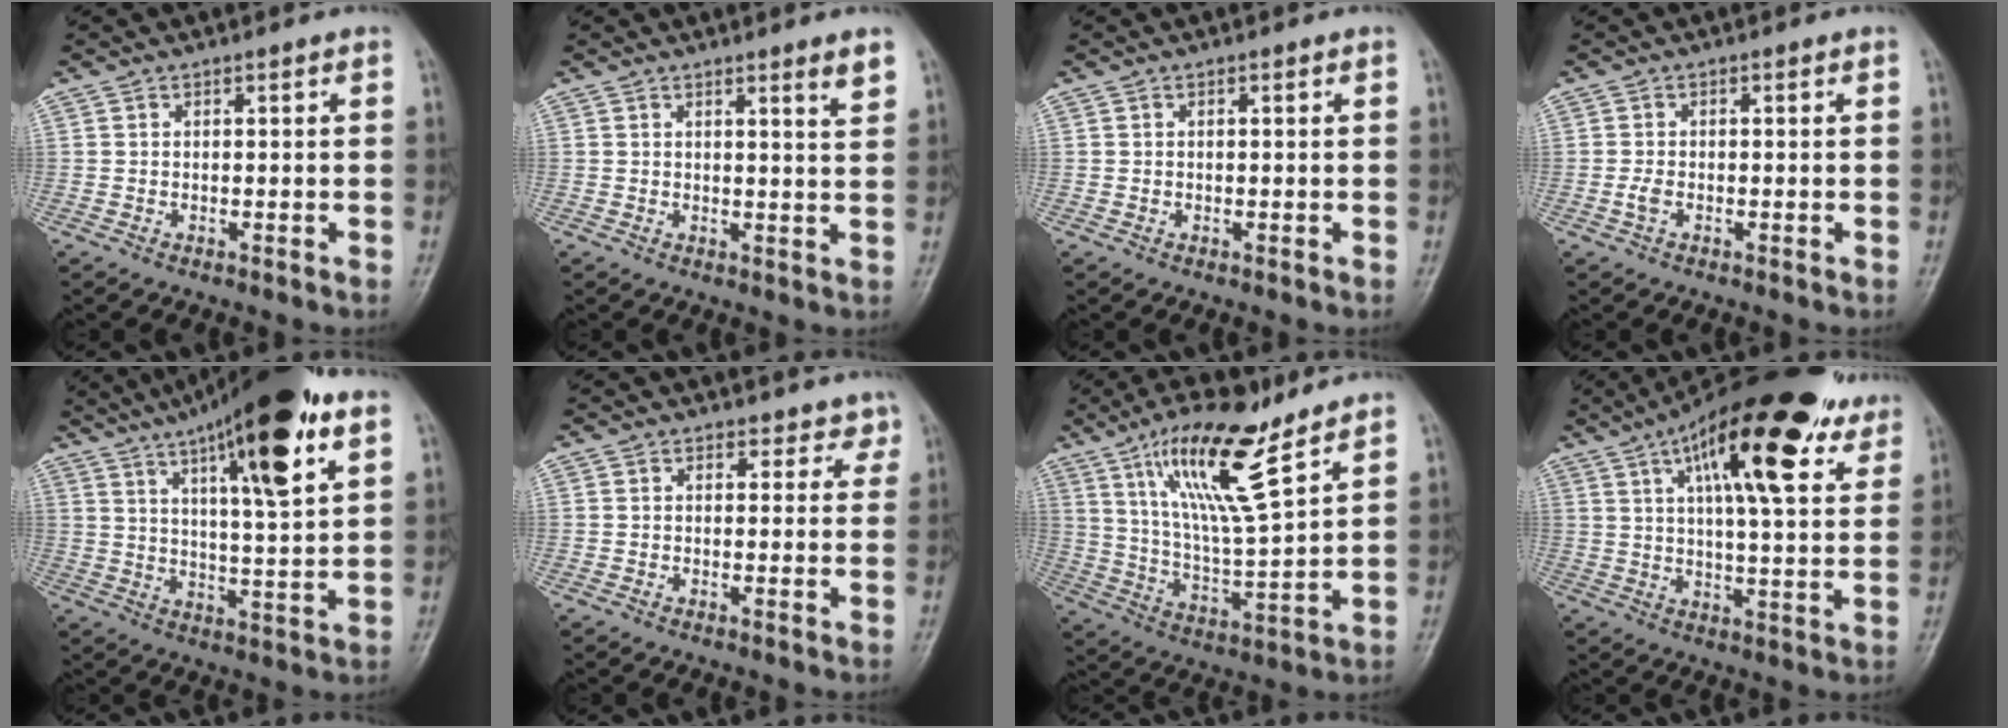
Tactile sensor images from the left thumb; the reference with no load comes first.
{"total": 3.2, "force": [2.2, 0.0, 2.3], "torque": [-0.031, -0.020, 0.031]}
{"total": 0.0}
{"total": 1.6, "force": [-0.8, 0.9, 1.2], "torque": [-0.025, 0.005, -0.017]}
{"total": 20.6, "force": [10.8, 4.3, 17.0], "torque": [-0.252, -0.016, 0.172]}
{"total": 3.0, "force": [2.2, 2.0, 0.1], "torque": [0.030, -0.012, 0.016]}
{"total": 17.0, "force": [10.2, 3.9, 13.1], "torque": [-0.225, -0.050, 0.193]}
{"total": 23.7, "force": [12.4, 7.9, 18.6], "torque": [-0.257, -0.009, 0.185]}